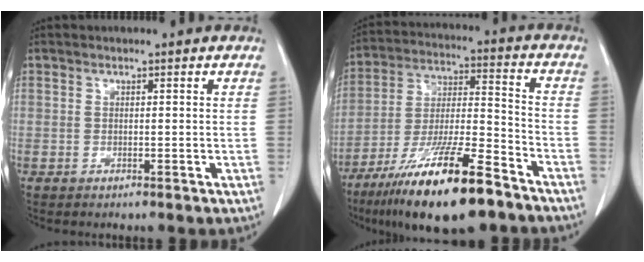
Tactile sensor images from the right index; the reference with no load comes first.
{"total": 19.1, "force": [-12.9, 2.7, 13.9], "torque": [-0.250, -0.029, -0.228]}